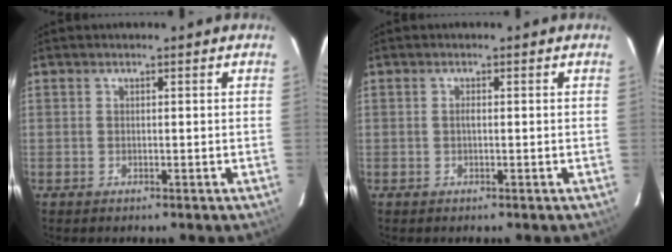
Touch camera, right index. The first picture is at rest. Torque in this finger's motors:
{"motor_torque": [0.10, -0.05, 0.08, 0.03]}